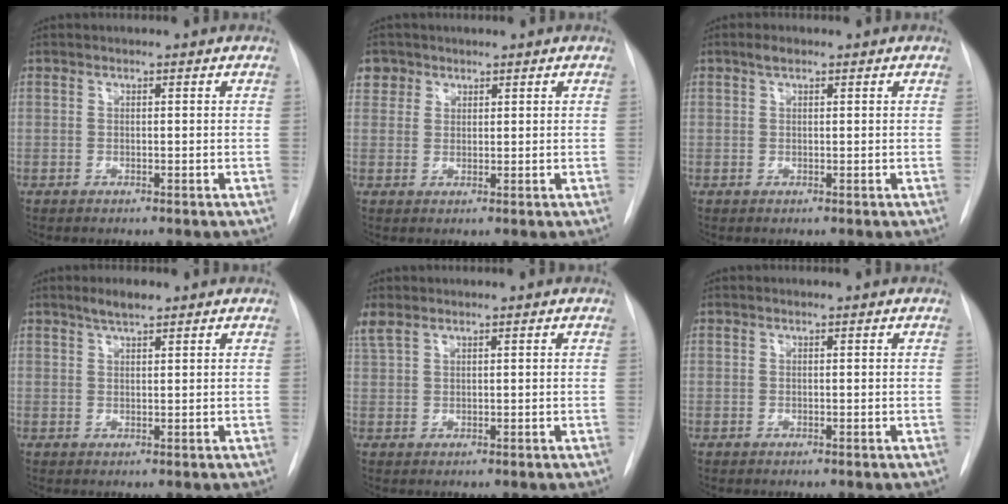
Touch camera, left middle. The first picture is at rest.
{"total": 2.9, "force": [1.7, 2.4, 0.0], "torque": [0.012, 0.007, 0.026]}
{"total": 1.3, "force": [0.9, 0.5, 0.8], "torque": [-0.016, 0.008, 0.015]}
{"total": 2.8, "force": [2.2, 0.5, 1.7], "torque": [-0.037, 0.004, 0.039]}
{"total": 2.4, "force": [1.9, 0.8, 1.2], "torque": [-0.043, 0.021, 0.049]}
{"total": 0.0}